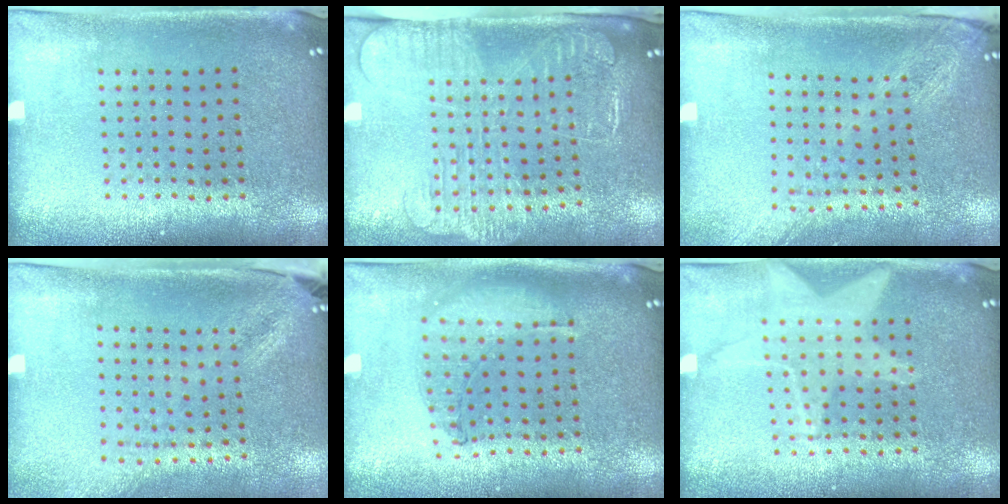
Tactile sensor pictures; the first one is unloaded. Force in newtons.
{"total": 2.5, "press": 1.9, "slide": 1.5}
{"total": 2.0, "press": 1.6, "slide": 1.2}
{"total": 1.8, "press": 1.4, "slide": 1.2}
{"total": 0.9, "press": 0.9, "slide": 0.3}
{"total": 1.1, "press": 1.1, "slide": 0.1}